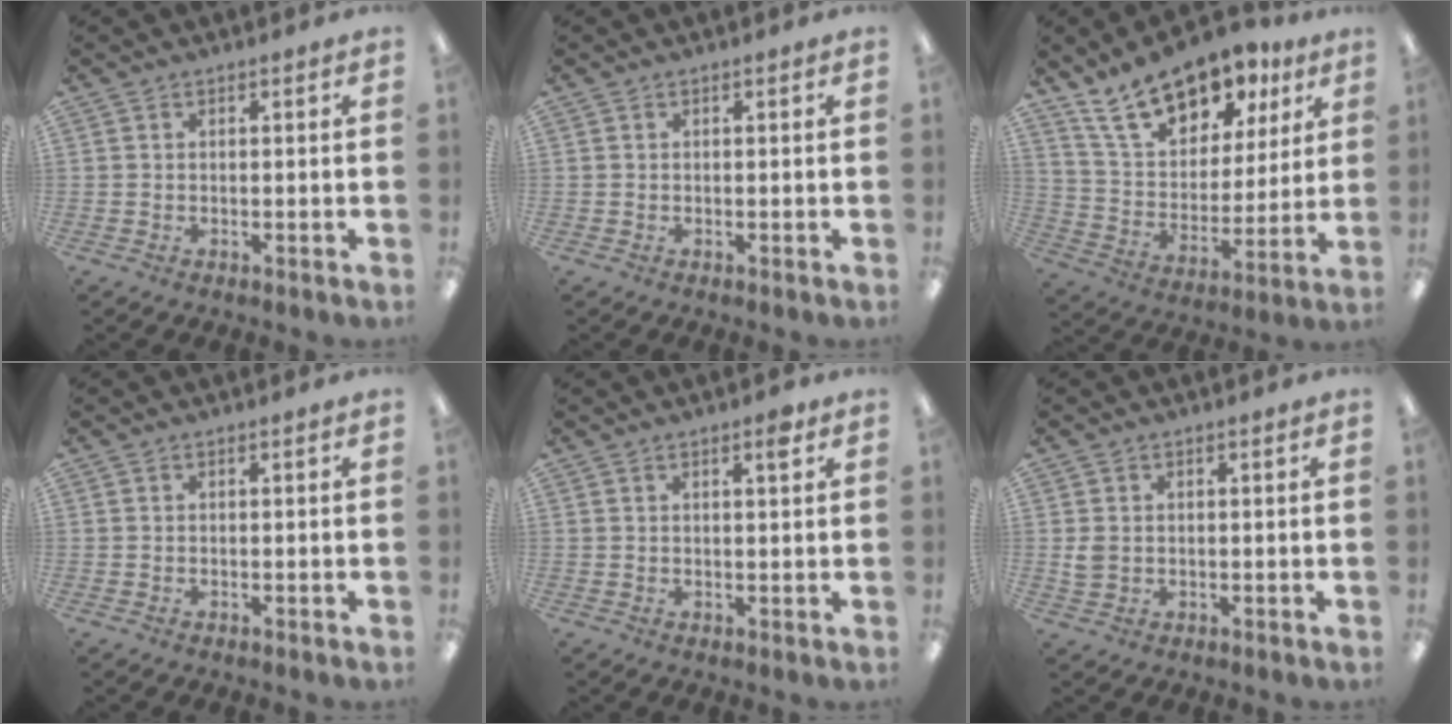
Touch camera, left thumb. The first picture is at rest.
{"total": 0.0}
{"total": 18.5, "force": [13.1, 9.6, 8.9], "torque": [-0.160, -0.068, 0.235]}
{"total": 0.0}
{"total": 2.6, "force": [1.7, 0.5, 1.9], "torque": [-0.025, -0.005, 0.025]}
{"total": 2.6, "force": [0.4, 2.1, 1.4], "torque": [-0.020, 0.001, 0.005]}